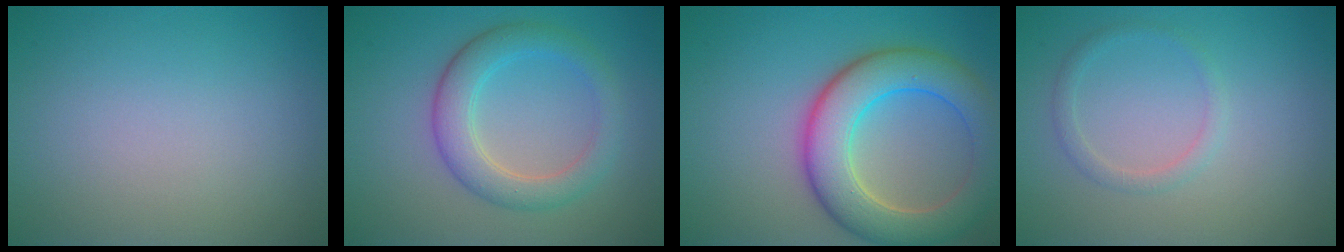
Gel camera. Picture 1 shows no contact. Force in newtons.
{"total": 5.3, "press": 5.3, "slide": 0.0}
{"total": 8.0, "press": 8.0, "slide": 0.4}
{"total": 1.3, "press": 1.3, "slide": 0.1}